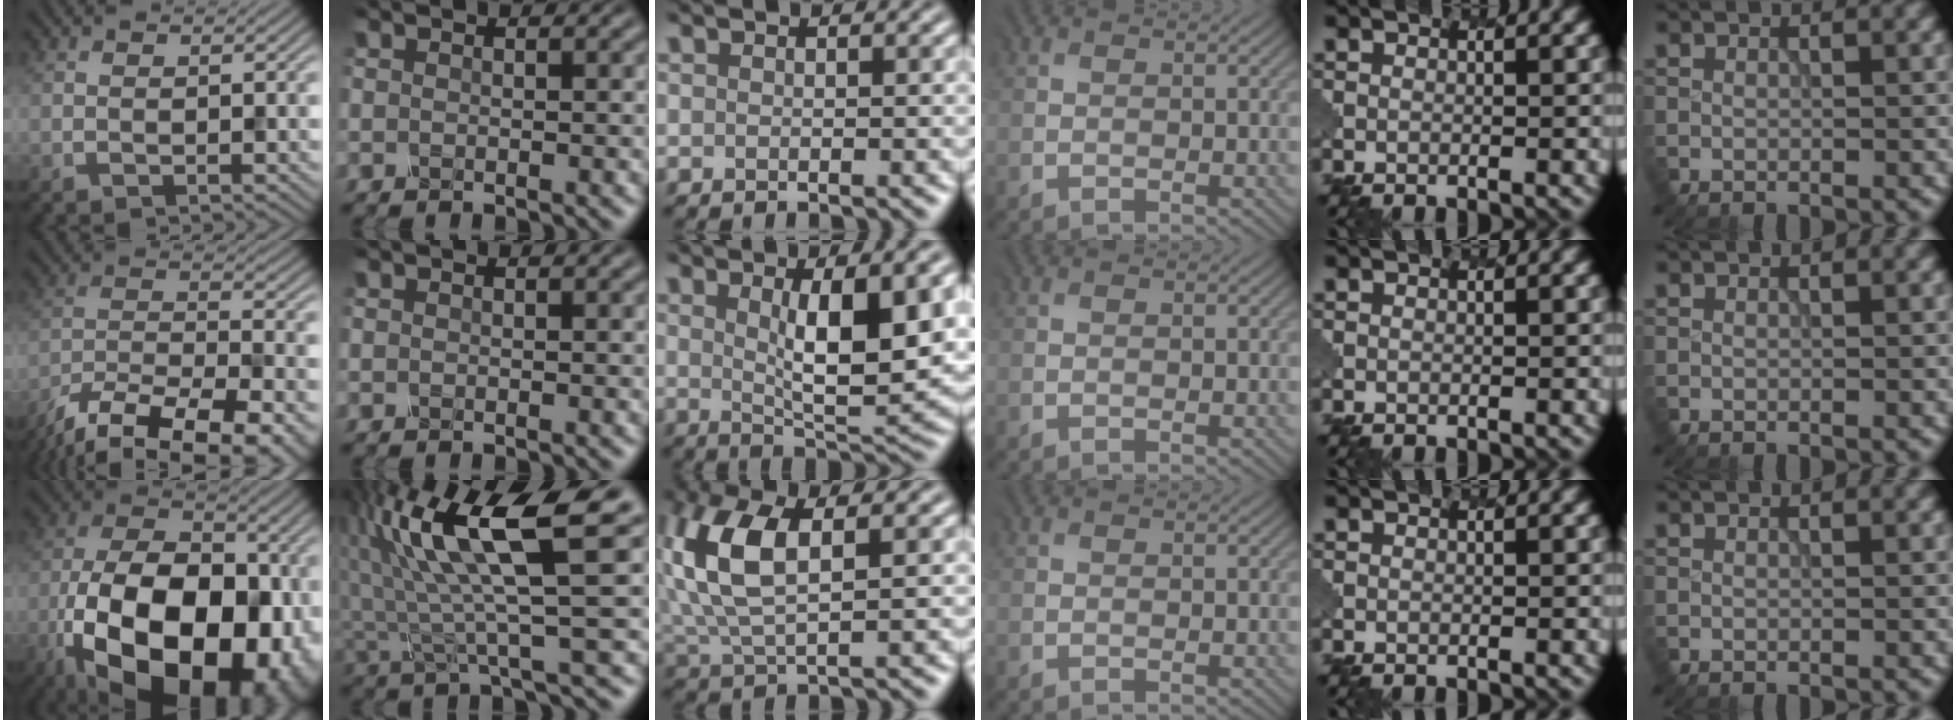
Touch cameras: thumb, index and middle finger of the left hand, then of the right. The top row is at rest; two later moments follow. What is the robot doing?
{"motion": "dispense", "object": "oil cruet"}